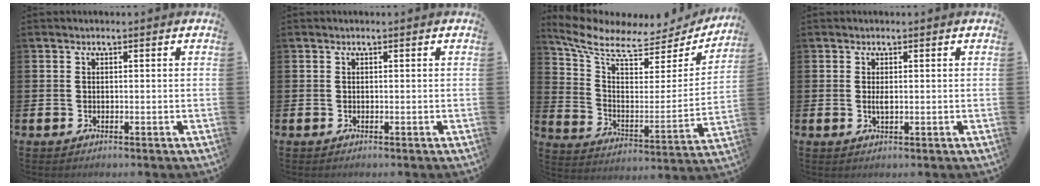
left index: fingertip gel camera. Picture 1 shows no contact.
{"total": 0.0}
{"total": 8.2, "force": [6.6, 3.2, 3.6], "torque": [-0.109, -0.044, 0.111]}
{"total": 1.1, "force": [0.2, 0.4, 1.1], "torque": [-0.013, -0.001, 0.001]}